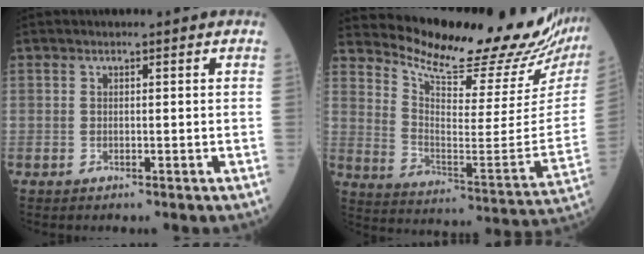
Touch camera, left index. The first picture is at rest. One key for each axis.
{"total": 24.4, "fx": 22.7, "fy": 1.4, "fz": 8.7, "tx": -0.151, "ty": -0.117, "tz": 0.307}